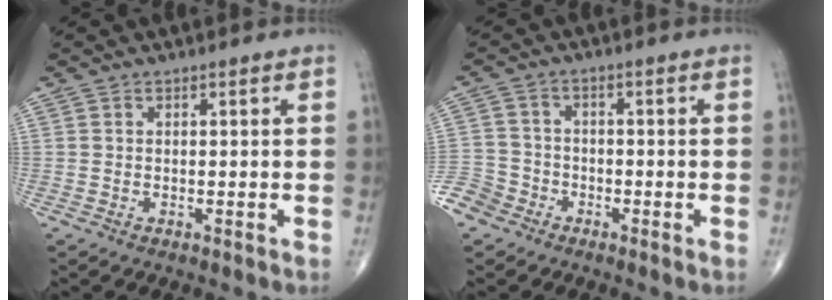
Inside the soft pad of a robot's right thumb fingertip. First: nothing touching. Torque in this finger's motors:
{"motor_torque": [1.34, 0.65, 0.14, -0.49, 0.03]}